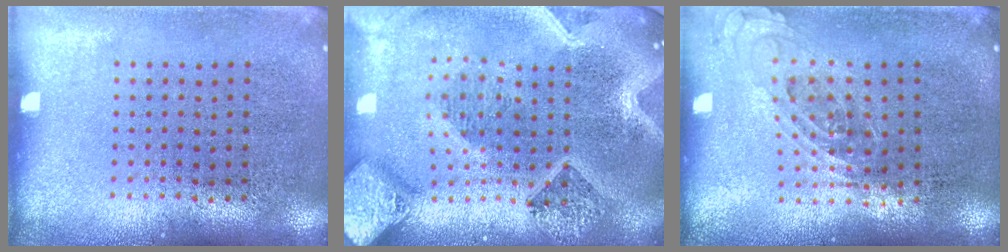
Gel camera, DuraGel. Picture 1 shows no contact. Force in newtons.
{"total": 3.9, "press": 3.1, "slide": 2.5}
{"total": 0.8, "press": 0.7, "slide": 0.3}